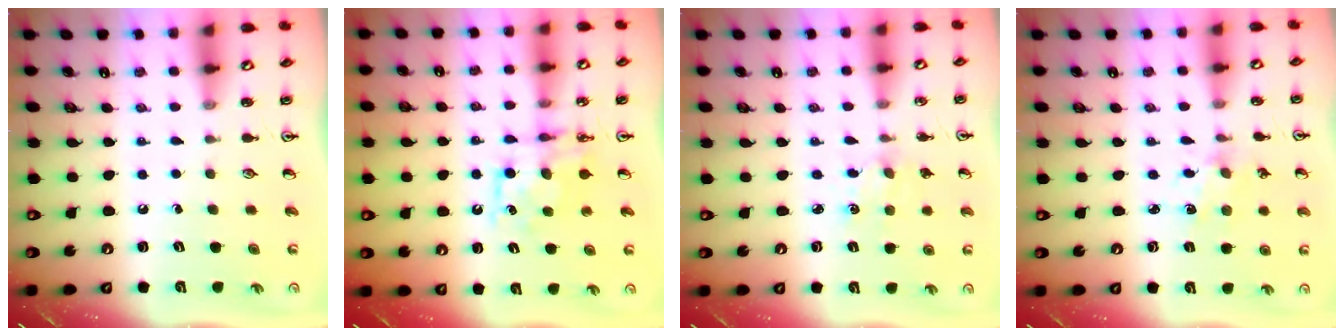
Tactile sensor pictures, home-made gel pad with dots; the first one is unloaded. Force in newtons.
{"total": 7.7, "press": 7.7, "slide": 0.4}
{"total": 4.0, "press": 3.9, "slide": 0.5}
{"total": 2.3, "press": 2.3, "slide": 0.3}